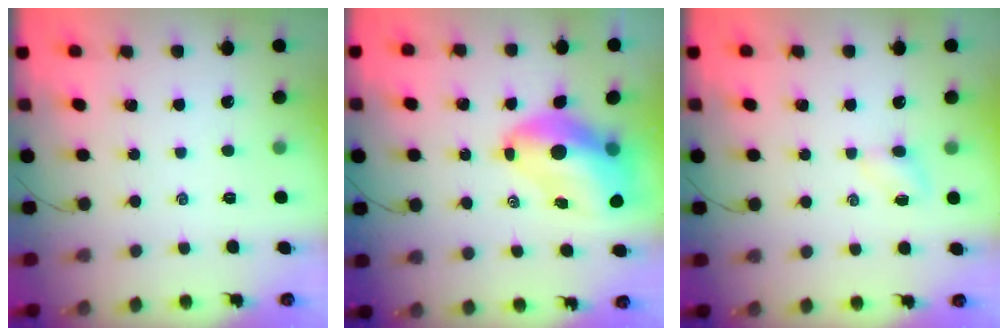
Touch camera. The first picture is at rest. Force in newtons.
{"total": 13.2, "press": 12.5, "slide": 4.2}
{"total": 2.8, "press": 2.6, "slide": 1.0}